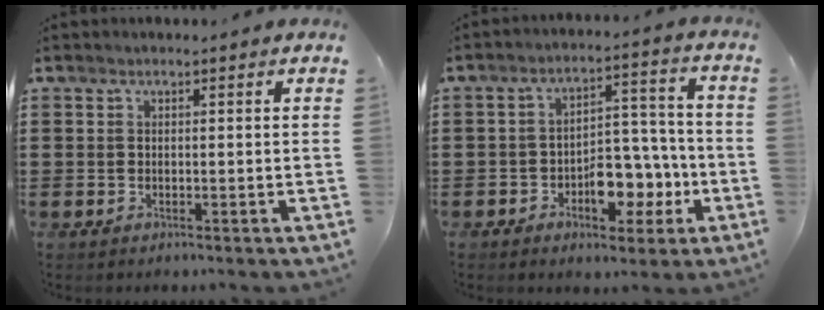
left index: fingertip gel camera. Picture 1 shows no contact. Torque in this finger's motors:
{"motor_torque": [1.08, 0.86, 0.42, 0.10]}